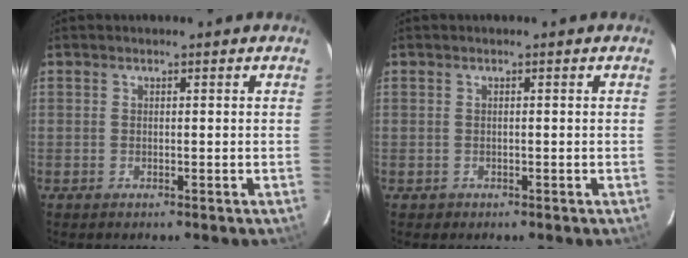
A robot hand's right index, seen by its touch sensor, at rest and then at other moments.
{"total": 2.0, "force": [-1.8, 0.9, -0.3], "torque": [0.002, 0.005, -0.032]}